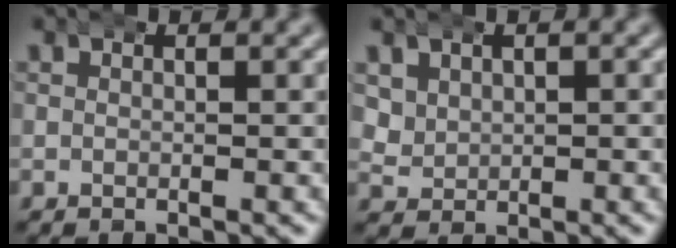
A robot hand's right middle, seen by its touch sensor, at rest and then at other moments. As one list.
[{"total": 3.4, "force": [0.8, 3.1, 1.2], "torque": [-0.038, -0.010, 0.022]}]